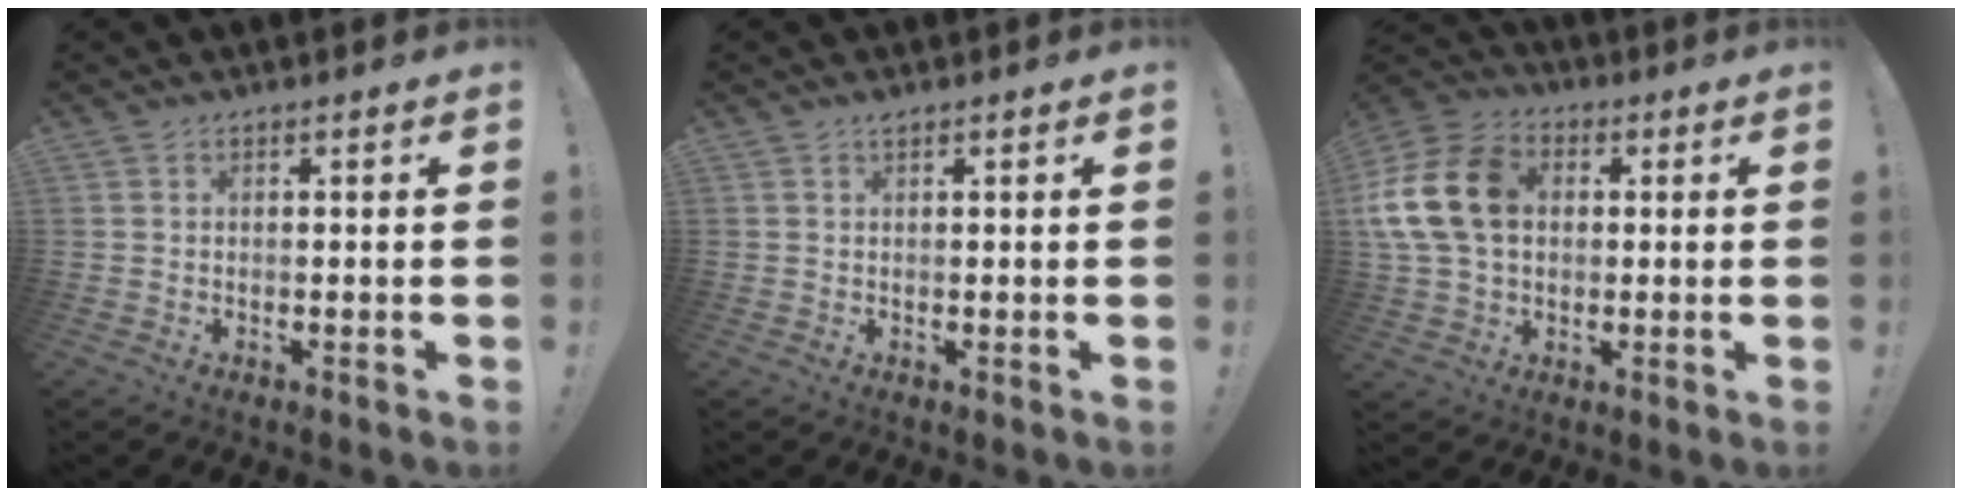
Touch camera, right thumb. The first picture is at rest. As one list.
[{"total": 0.8, "force": [0.7, 0.2, 0.3], "torque": [0.001, -0.003, 0.013]}, {"total": 18.0, "force": [3.0, 13.5, 11.5], "torque": [-0.201, 0.010, 0.061]}]